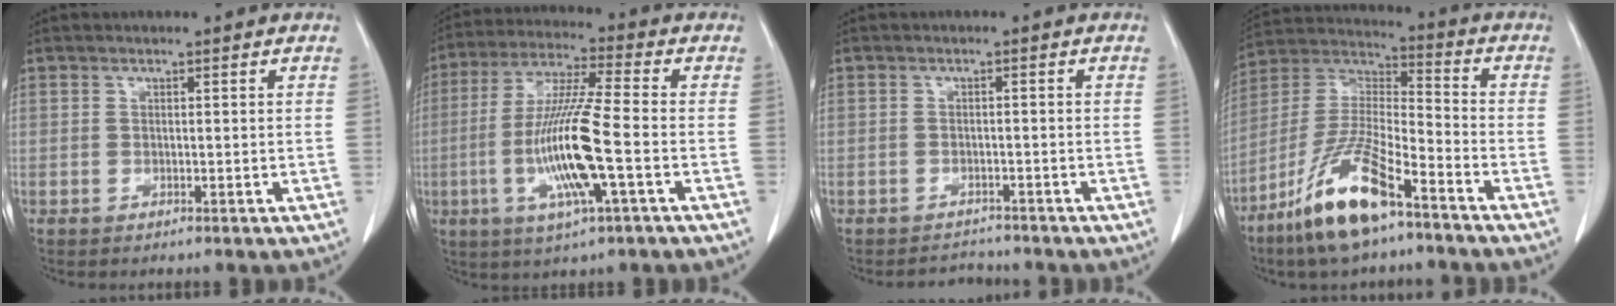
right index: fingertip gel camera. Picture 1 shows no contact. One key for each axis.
{"total": 13.8, "fx": -3.2, "fy": 0.5, "fz": 13.5, "tx": -0.271, "ty": -0.012, "tz": -0.062}
{"total": 2.3, "fx": -2.2, "fy": 0.5, "fz": -0.4, "tx": 0.006, "ty": -0.007, "tz": -0.030}
{"total": 15.2, "fx": -9.6, "fy": 3.0, "fz": 11.3, "tx": -0.236, "ty": -0.013, "tz": -0.182}